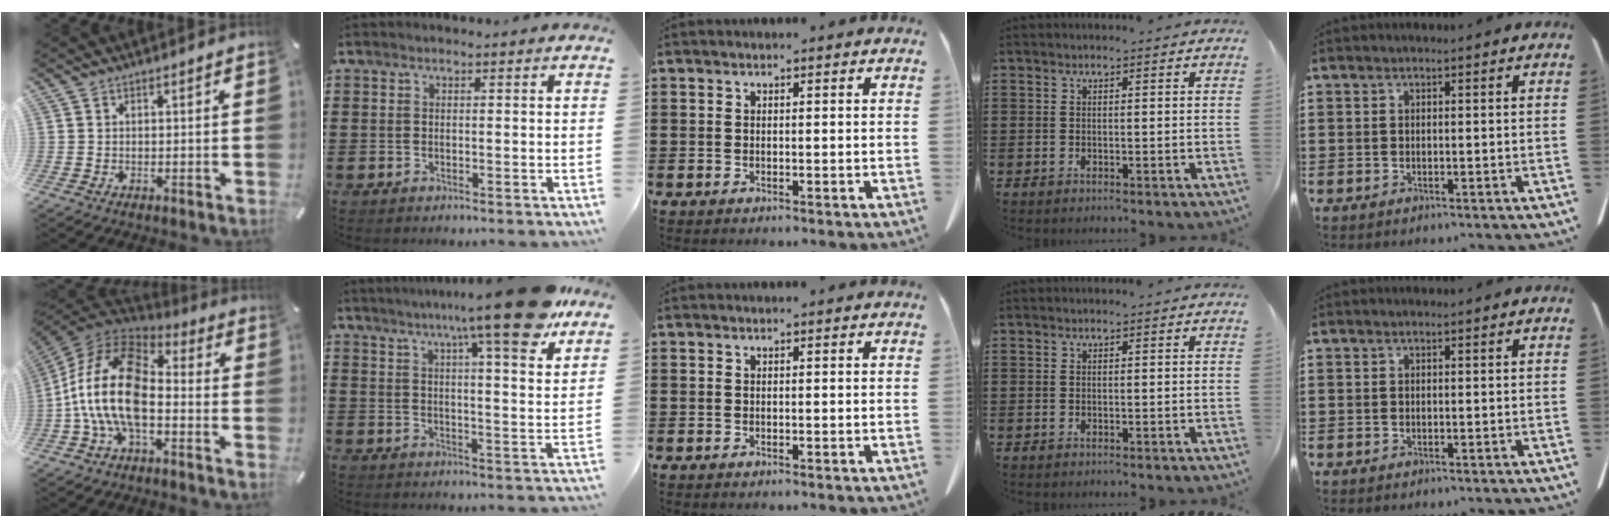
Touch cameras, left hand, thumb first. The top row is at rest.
{"thumb": {"total": 19.4, "force": [-4.5, 10.5, 15.6], "torque": [-0.328, 0.025, -0.081]}, "index": {"total": 13.6, "force": [9.9, 0.6, 9.3], "torque": [-0.158, -0.038, 0.155]}}